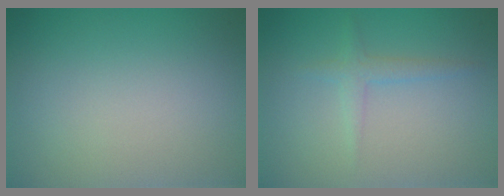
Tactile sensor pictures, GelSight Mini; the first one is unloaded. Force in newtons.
{"total": 1.4, "press": 1.4, "slide": 0.0}